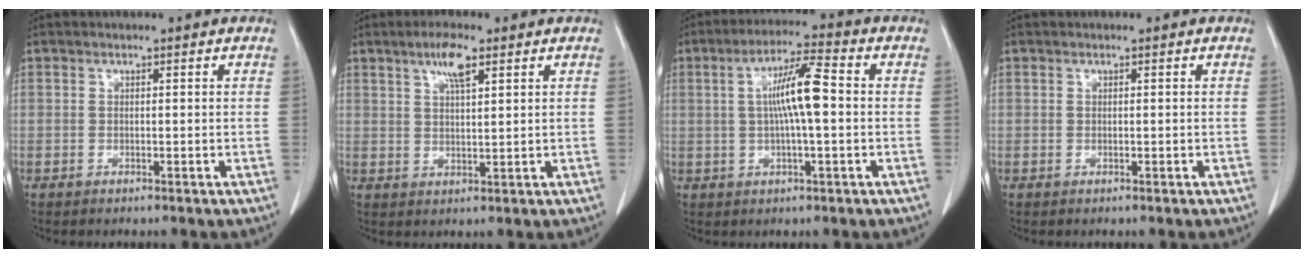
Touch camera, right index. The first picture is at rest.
{"total": 5.1, "force": [2.9, 1.2, 4.0], "torque": [-0.079, 0.002, 0.052]}
{"total": 8.7, "force": [0.5, 1.1, 8.6], "torque": [-0.158, 0.015, 0.005]}
{"total": 0.0}